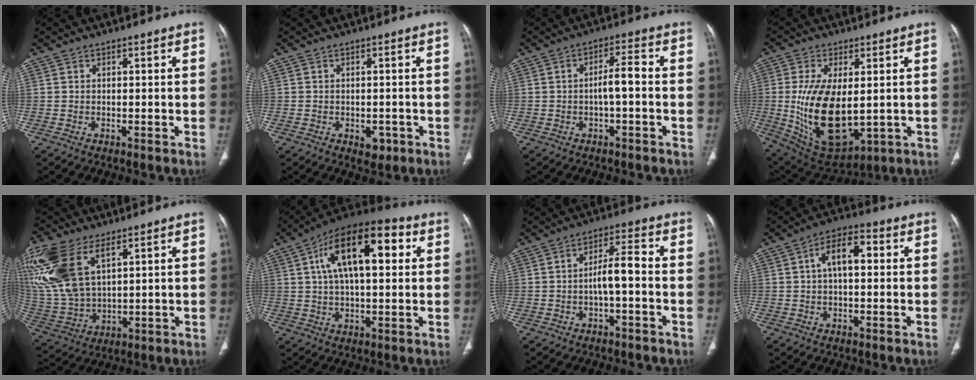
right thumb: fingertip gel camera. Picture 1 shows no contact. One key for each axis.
{"total": 2.7, "fx": -1.1, "fy": 2.0, "fz": 1.6, "tx": -0.007, "ty": 0.002, "tz": -0.008}
{"total": 4.3, "fx": -0.8, "fy": 1.0, "fz": 4.1, "tx": -0.073, "ty": 0.020, "tz": -0.015}
{"total": 17.8, "fx": -0.4, "fy": 9.1, "fz": 15.2, "tx": -0.281, "ty": -0.020, "tz": 0.021}
{"total": 20.0, "fx": 9.3, "fy": 10.5, "fz": 14.2, "tx": -0.334, "ty": -0.016, "tz": 0.196}
{"total": 18.3, "fx": 5.0, "fy": 8.2, "fz": 15.5, "tx": -0.239, "ty": 0.022, "tz": 0.073}
{"total": 5.5, "fx": -1.2, "fy": 1.5, "fz": 5.1, "tx": -0.091, "ty": 0.030, "tz": -0.025}
{"total": 7.9, "fx": 1.3, "fy": 3.9, "fz": 6.7, "tx": -0.112, "ty": 0.027, "tz": 0.014}